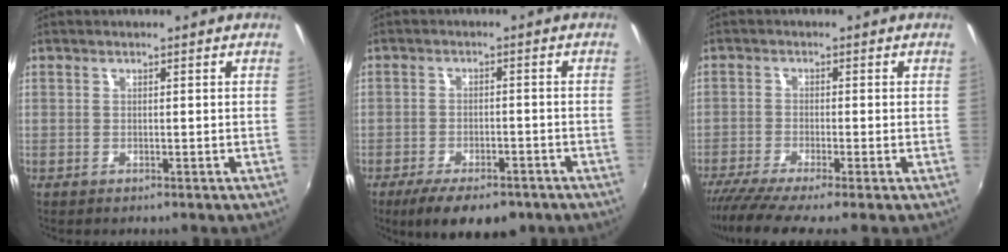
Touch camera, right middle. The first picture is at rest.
{"total": 10.6, "force": [-7.6, 4.0, 6.2], "torque": [-0.129, -0.022, -0.116]}
{"total": 6.8, "force": [-5.6, -0.3, 3.9], "torque": [-0.092, -0.032, -0.101]}